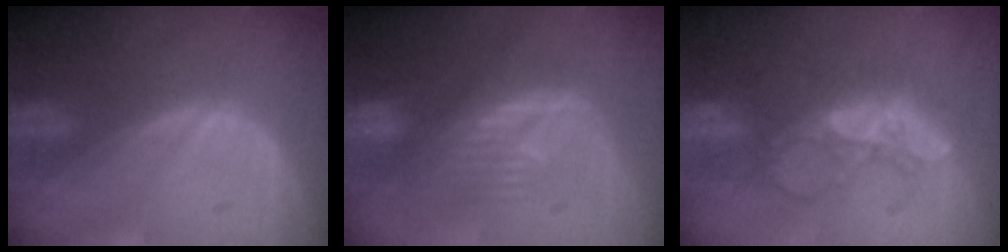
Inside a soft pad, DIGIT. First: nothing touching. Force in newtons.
{"total": 8.1, "press": 8.0, "slide": 1.0}
{"total": 6.4, "press": 6.2, "slide": 1.5}